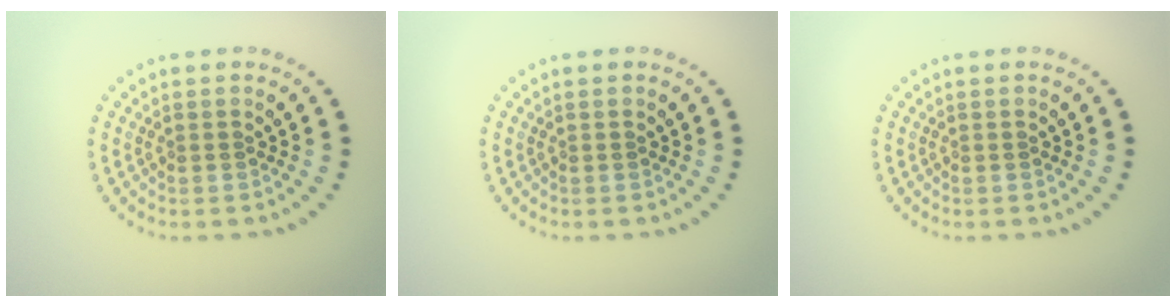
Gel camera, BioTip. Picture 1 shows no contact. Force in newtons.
{"total": 0.0}
{"total": 0.0}